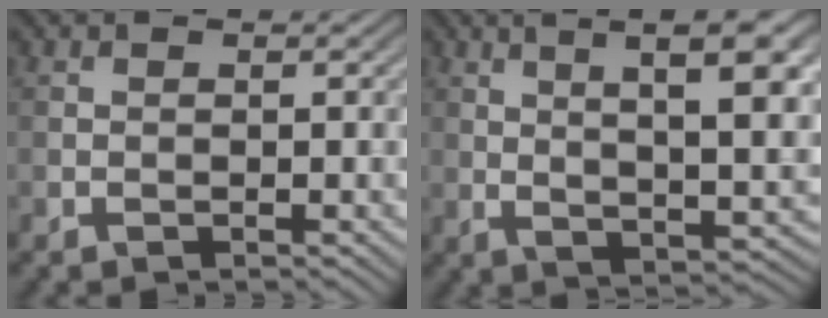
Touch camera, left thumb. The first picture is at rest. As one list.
[{"total": 12.9, "force": [4.9, 3.8, 11.3], "torque": [-0.165, 0.009, 0.077]}]